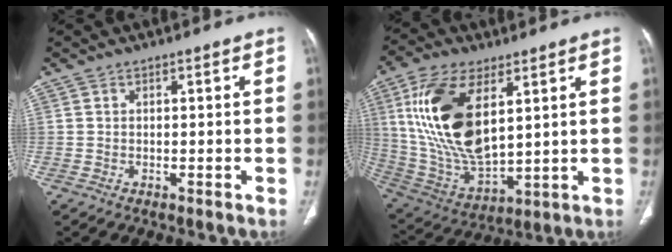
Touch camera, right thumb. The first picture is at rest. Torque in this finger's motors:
{"motor_torque": [1.54, 3.47, 2.25, 0.42, 0.30]}